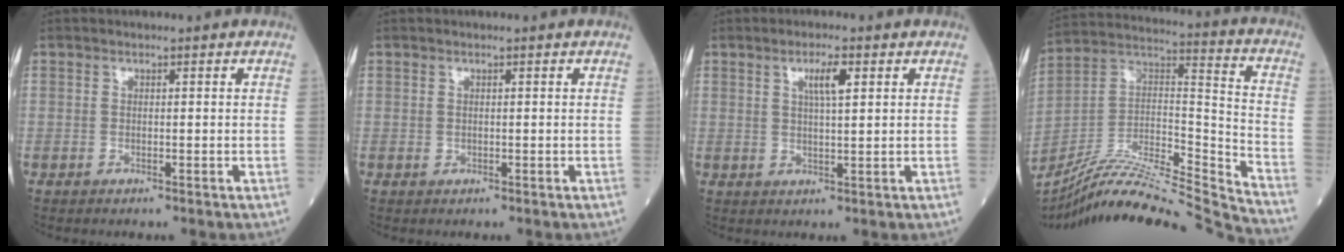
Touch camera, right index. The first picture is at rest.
{"total": 0.0}
{"total": 3.8, "force": [1.6, 0.4, 3.4], "torque": [-0.061, 0.002, 0.027]}
{"total": 26.1, "force": [-24.5, -1.5, 9.0], "torque": [-0.156, -0.005, -0.398]}